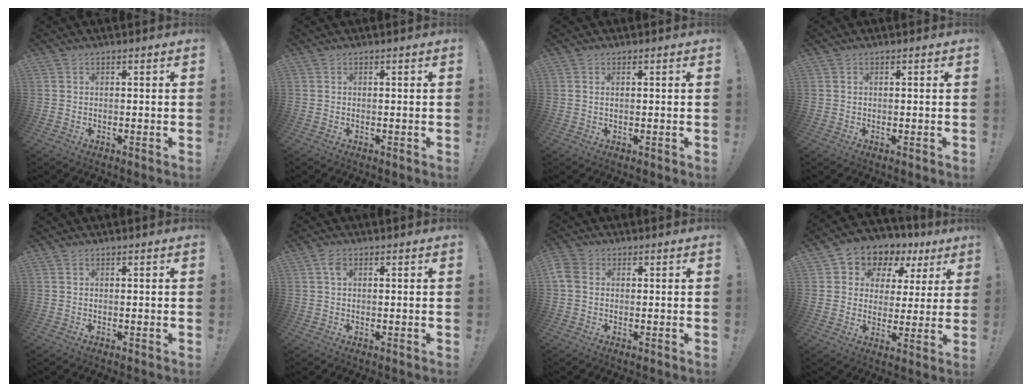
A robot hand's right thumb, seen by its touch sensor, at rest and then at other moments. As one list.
[{"total": 0.0}, {"total": 0.7, "force": [0.3, 0.0, 0.6], "torque": [-0.022, 0.005, 0.007]}, {"total": 0.0}, {"total": 0.0}, {"total": 2.5, "force": [0.8, 1.4, 1.9], "torque": [-0.038, 0.004, 0.014]}, {"total": 4.5, "force": [0.5, 3.5, 2.9], "torque": [-0.069, 0.006, 0.011]}, {"total": 7.3, "force": [3.5, 6.0, 2.2], "torque": [-0.032, -0.036, 0.067]}]